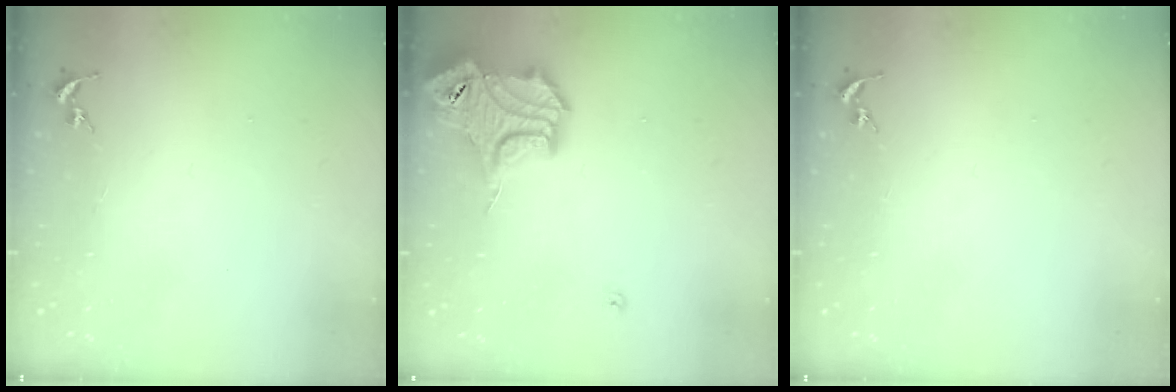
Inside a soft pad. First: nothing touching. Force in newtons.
{"total": 18.1, "press": 17.9, "slide": 2.0}
{"total": 0.0}